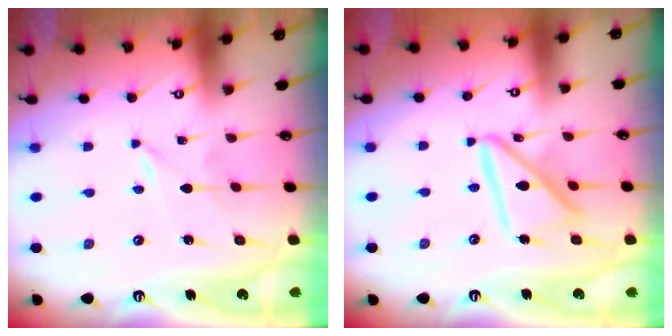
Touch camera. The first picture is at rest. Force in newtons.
{"total": 15.5, "press": 15.4, "slide": 1.6}